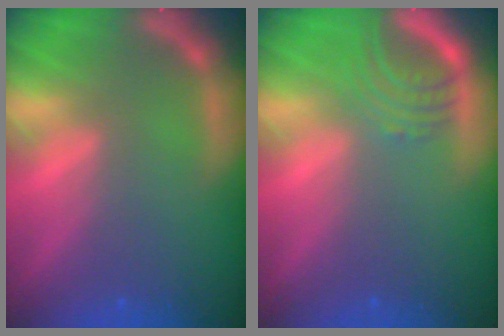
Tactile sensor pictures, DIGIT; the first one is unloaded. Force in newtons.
{"total": 3.9}